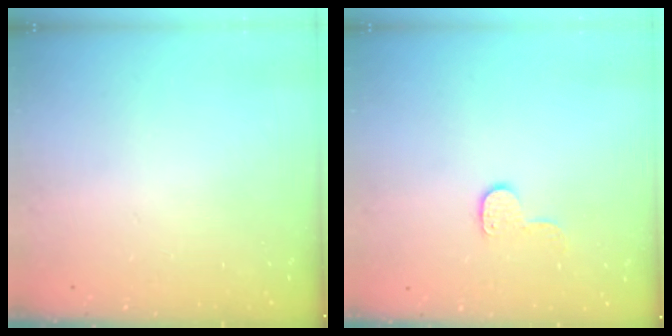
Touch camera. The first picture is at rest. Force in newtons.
{"total": 5.9, "press": 5.9, "slide": 0.5}